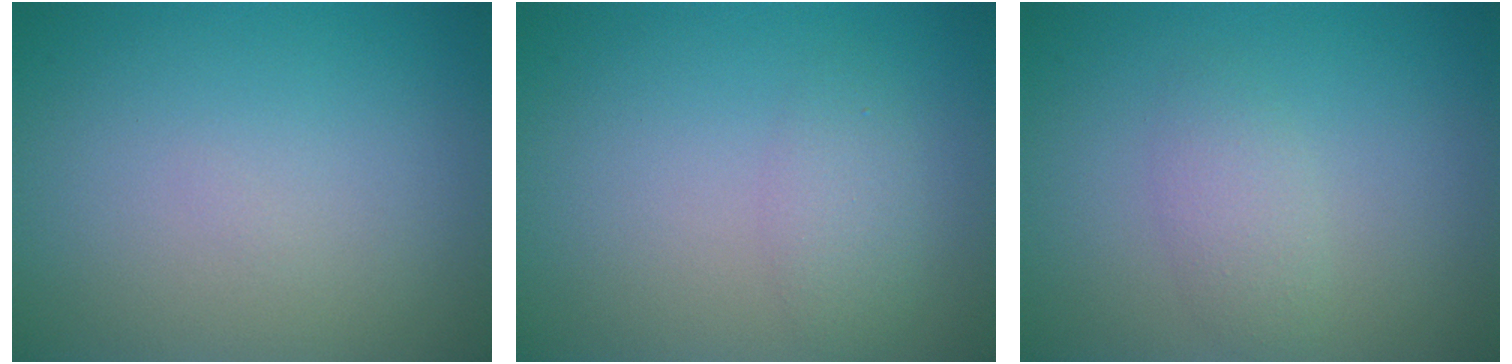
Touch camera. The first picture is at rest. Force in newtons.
{"total": 1.8, "press": 1.8, "slide": 0.1}
{"total": 1.8, "press": 1.8, "slide": 0.1}